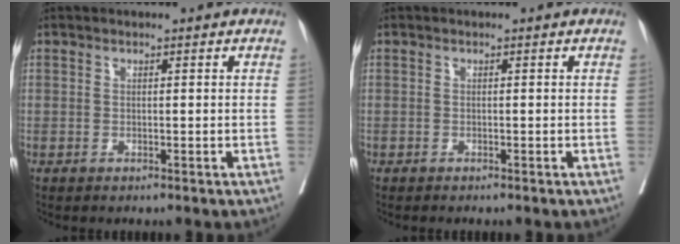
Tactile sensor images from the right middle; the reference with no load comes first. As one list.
[{"total": 0.7, "force": [-0.7, 0.1, 0.2], "torque": [-0.004, -0.001, -0.013]}]